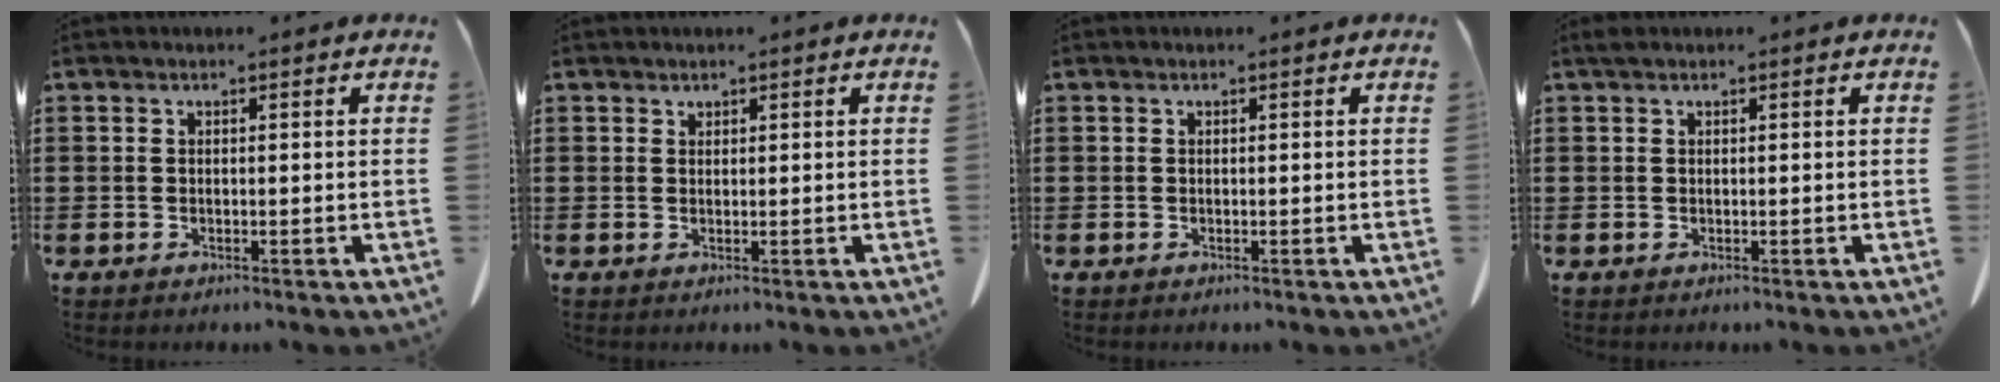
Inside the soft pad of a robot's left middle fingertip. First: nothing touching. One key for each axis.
{"total": 0.8, "fx": 0.8, "fy": 0.2, "fz": 0.0, "tx": -0.003, "ty": -0.003, "tz": 0.017}
{"total": 0.0}
{"total": 0.6, "fx": 0.4, "fy": 0.1, "fz": 0.4, "tx": -0.010, "ty": 0.001, "tz": 0.008}